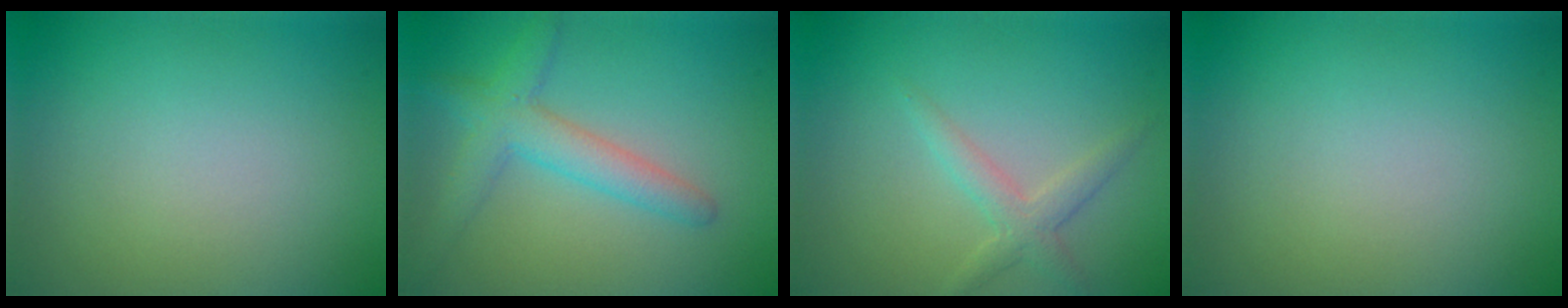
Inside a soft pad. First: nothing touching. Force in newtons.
{"total": 3.9, "press": 3.8, "slide": 0.1}
{"total": 2.1, "press": 2.1, "slide": 0.1}
{"total": 0.0}